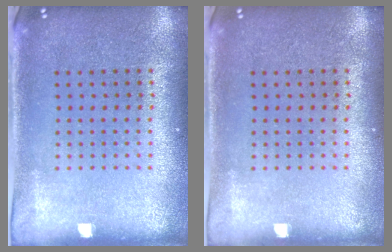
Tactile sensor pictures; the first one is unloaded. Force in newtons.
{"total": 0.0}